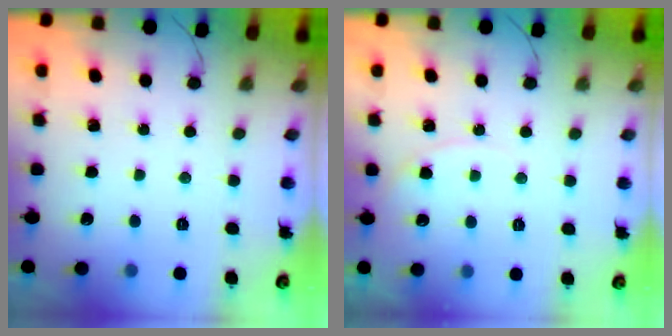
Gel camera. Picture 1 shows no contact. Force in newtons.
{"total": 4.9, "press": 4.8, "slide": 0.4}